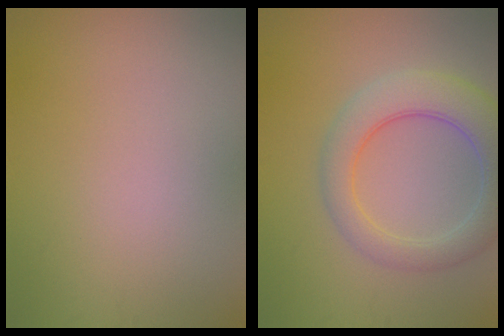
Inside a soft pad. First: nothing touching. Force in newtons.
{"total": 5.9, "press": 5.8, "slide": 0.4}